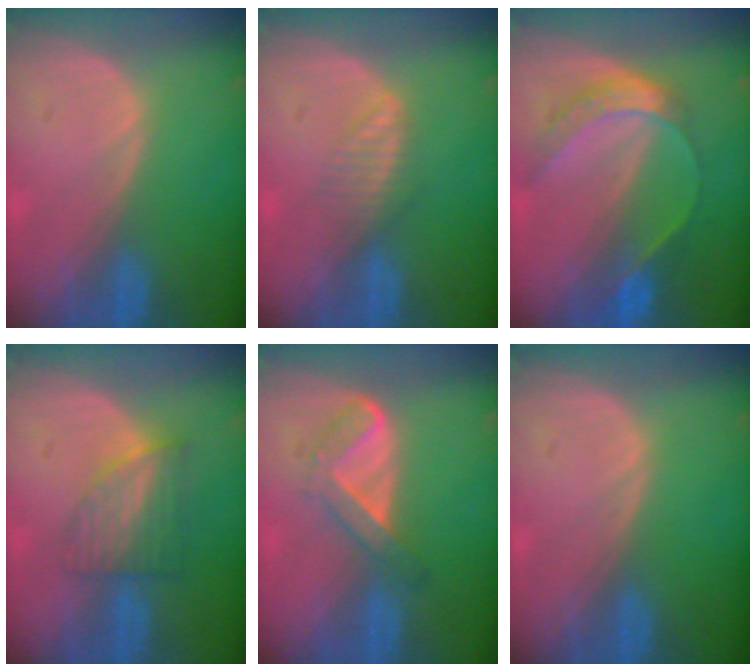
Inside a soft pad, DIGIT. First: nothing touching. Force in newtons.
{"total": 2.7, "press": 2.7, "slide": 0.2}
{"total": 7.1, "press": 6.0, "slide": 3.9}
{"total": 6.3, "press": 5.6, "slide": 2.8}
{"total": 5.6, "press": 4.7, "slide": 3.0}
{"total": 0.0}